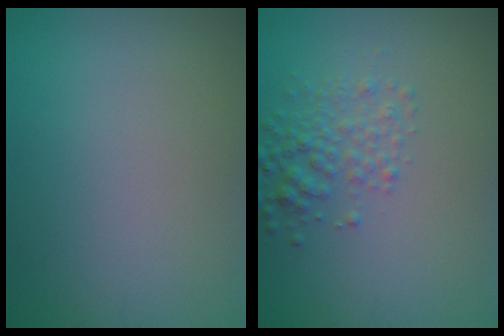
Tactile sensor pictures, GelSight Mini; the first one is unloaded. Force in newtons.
{"total": 2.9, "press": 2.9, "slide": 0.0}